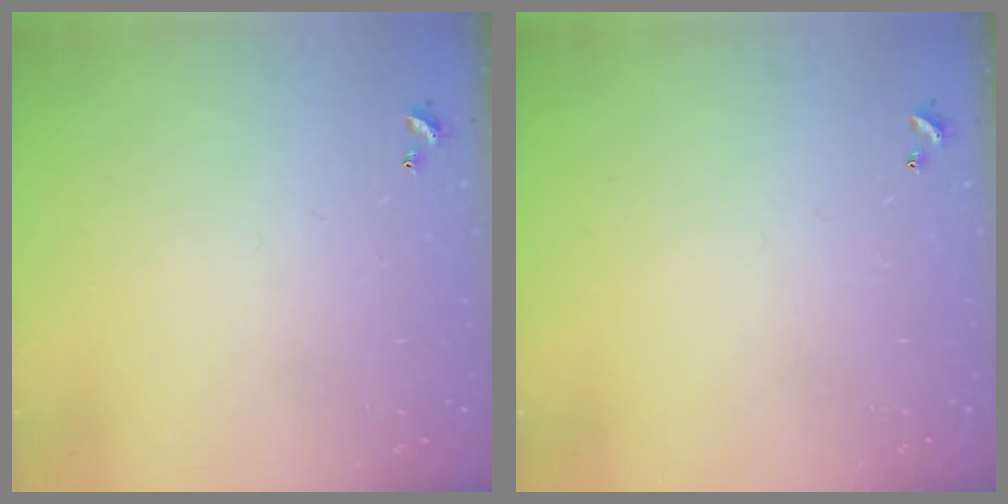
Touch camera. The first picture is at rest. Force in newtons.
{"total": 0.0}